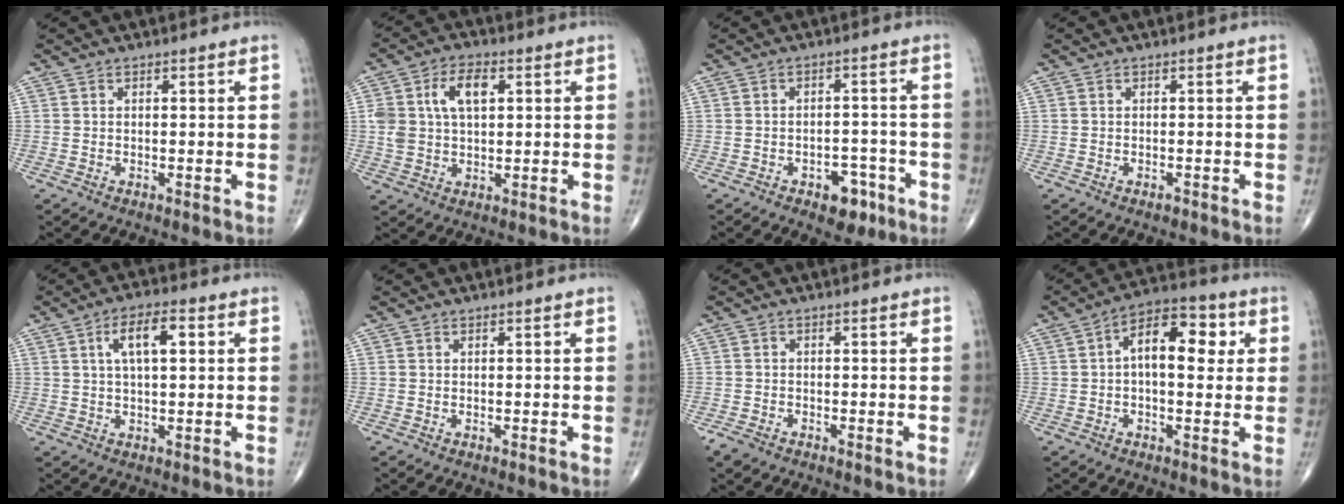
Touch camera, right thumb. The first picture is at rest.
{"total": 8.7, "force": [2.3, 5.0, 6.7], "torque": [-0.121, 0.010, 0.045]}
{"total": 6.0, "force": [-3.4, 3.7, 3.3], "torque": [-0.018, 0.028, -0.042]}
{"total": 0.5, "force": [-0.4, 0.2, 0.2], "torque": [-0.003, 0.000, -0.008]}
{"total": 9.7, "force": [2.6, 3.9, 8.4], "torque": [-0.134, 0.010, 0.038]}
{"total": 0.0}
{"total": 2.1, "force": [-1.5, 1.0, 1.1], "torque": [-0.026, -0.003, -0.029]}
{"total": 11.3, "force": [1.9, 6.0, 9.4], "torque": [-0.121, 0.024, 0.018]}